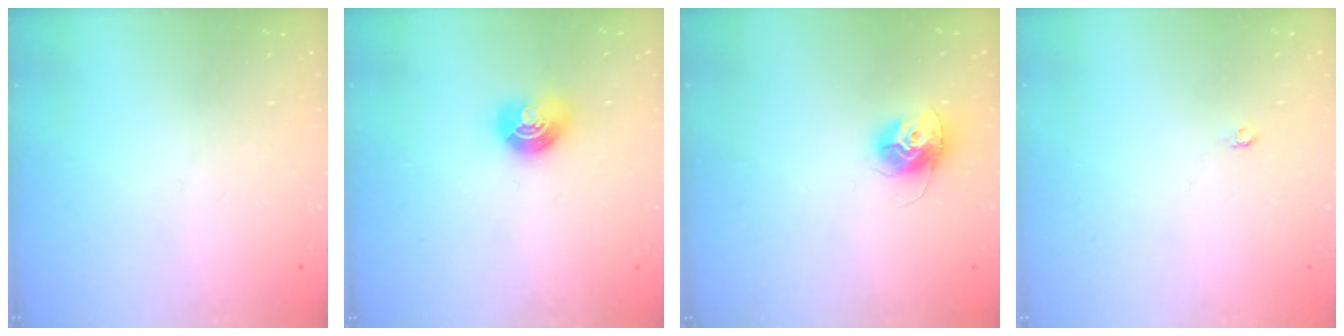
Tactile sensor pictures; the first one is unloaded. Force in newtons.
{"total": 8.1, "press": 8.0, "slide": 1.1}
{"total": 11.1, "press": 11.1, "slide": 0.9}
{"total": 3.3, "press": 3.3, "slide": 0.3}